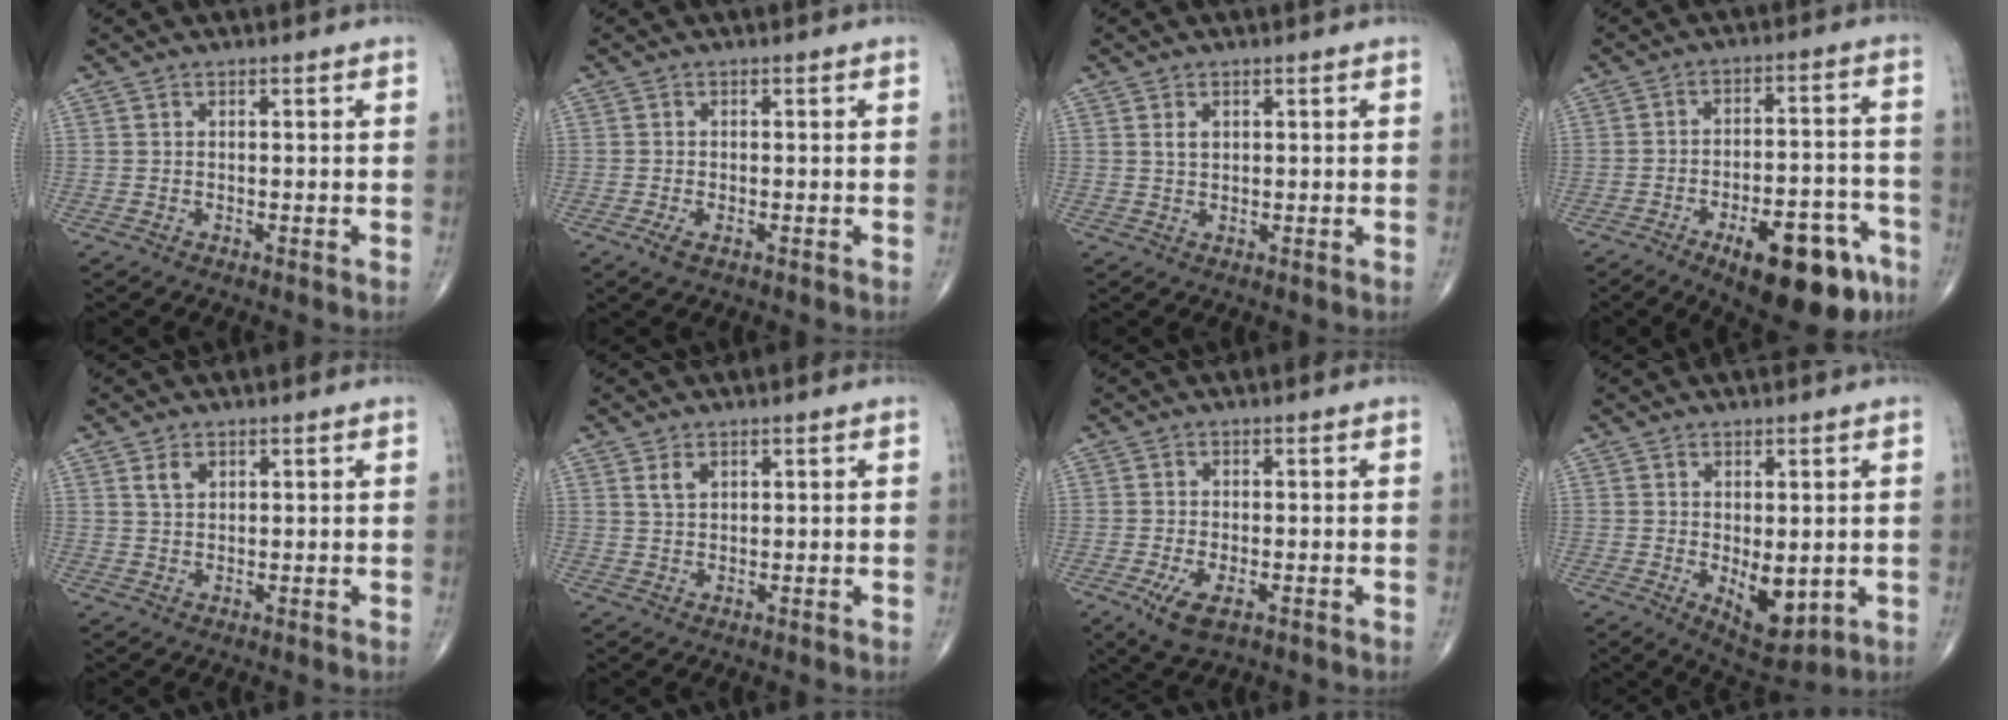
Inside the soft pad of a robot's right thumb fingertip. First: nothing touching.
{"total": 1.9, "force": [-0.9, 0.8, 1.5], "torque": [-0.036, -0.003, -0.018]}
{"total": 1.7, "force": [0.6, 1.1, 1.1], "torque": [-0.018, -0.001, 0.013]}
{"total": 18.0, "force": [-9.9, 6.9, 13.4], "torque": [-0.141, 0.063, -0.132]}
{"total": 2.4, "force": [1.2, 1.5, 1.4], "torque": [-0.022, -0.002, 0.025]}
{"total": 2.1, "force": [1.0, 1.2, 1.3], "torque": [-0.024, 0.000, 0.022]}
{"total": 5.3, "force": [-2.2, 2.3, 4.3], "torque": [-0.086, -0.007, -0.033]}
{"total": 7.8, "force": [-1.0, 3.9, 6.6], "torque": [-0.077, -0.015, 0.002]}